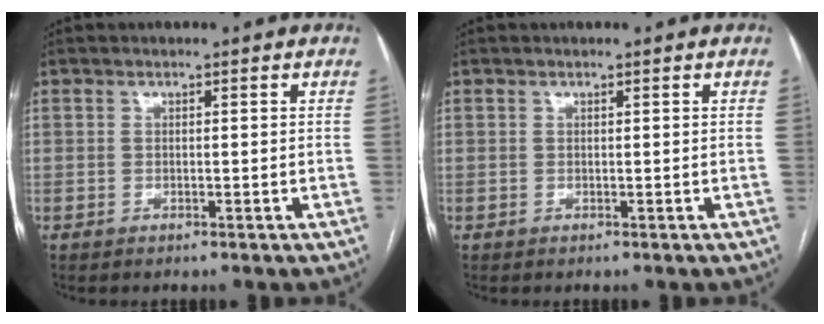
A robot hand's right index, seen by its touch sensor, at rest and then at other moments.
{"total": 0.0}